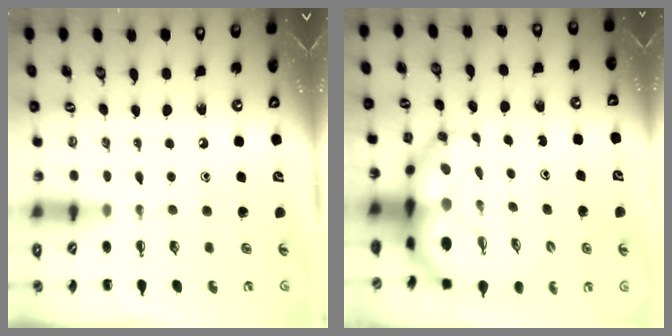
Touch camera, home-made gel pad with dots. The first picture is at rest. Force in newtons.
{"total": 11.4, "press": 11.0, "slide": 3.1}